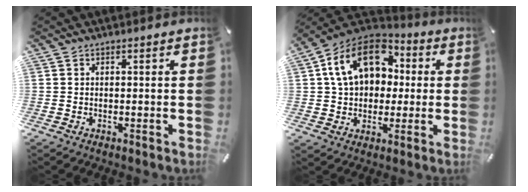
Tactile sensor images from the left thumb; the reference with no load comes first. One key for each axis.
{"total": 16.4, "fx": 3.8, "fy": 12.8, "fz": 9.5, "tx": -0.169, "ty": 0.008, "tz": 0.072}